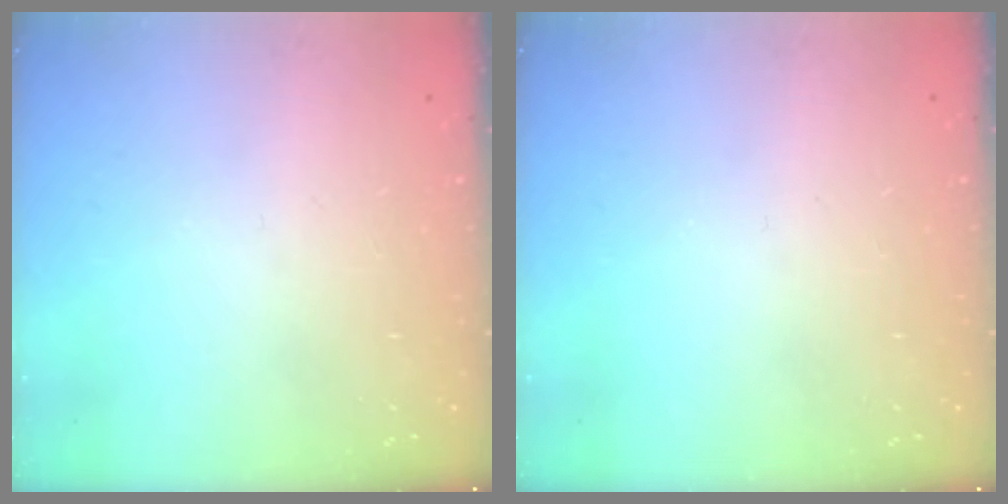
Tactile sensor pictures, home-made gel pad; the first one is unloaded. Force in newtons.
{"total": 0.0}